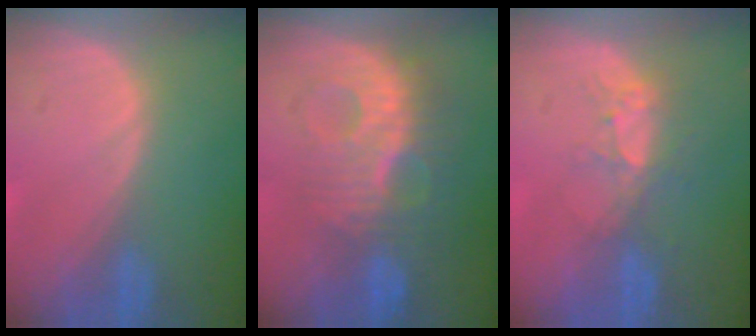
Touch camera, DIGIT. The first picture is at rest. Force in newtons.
{"total": 9.3, "press": 9.0, "slide": 2.2}
{"total": 4.0, "press": 3.5, "slide": 1.9}